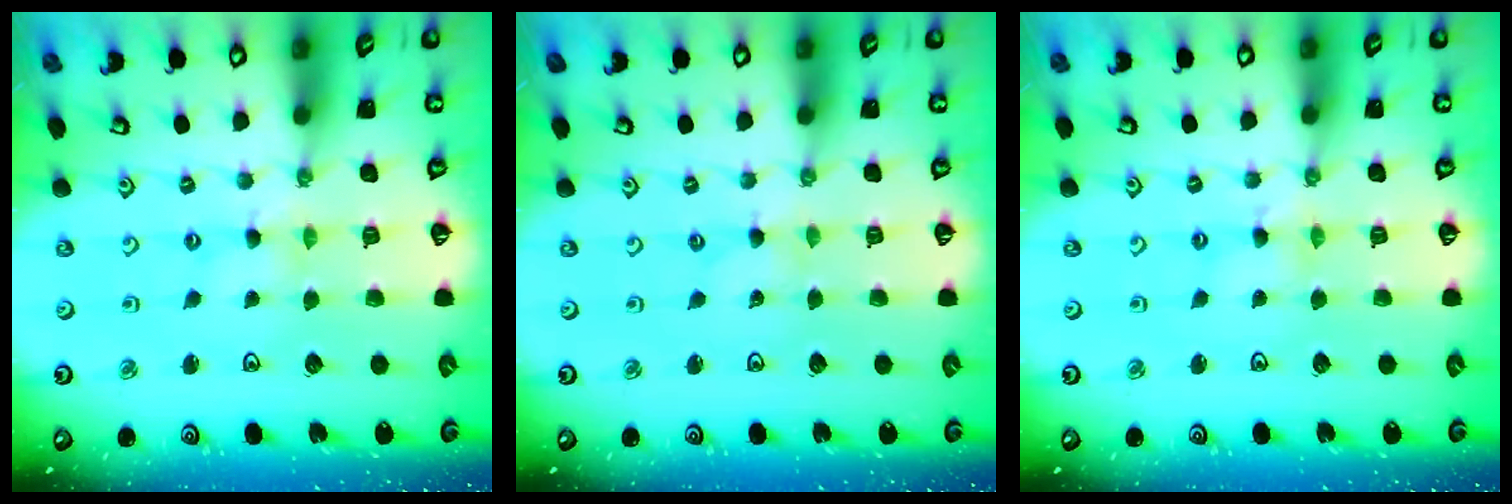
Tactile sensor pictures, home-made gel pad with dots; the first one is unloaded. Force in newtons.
{"total": 0.0}
{"total": 2.0, "press": 2.0, "slide": 0.3}